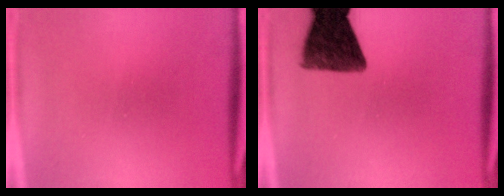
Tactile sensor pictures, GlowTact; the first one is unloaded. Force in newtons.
{"total": 11.2}